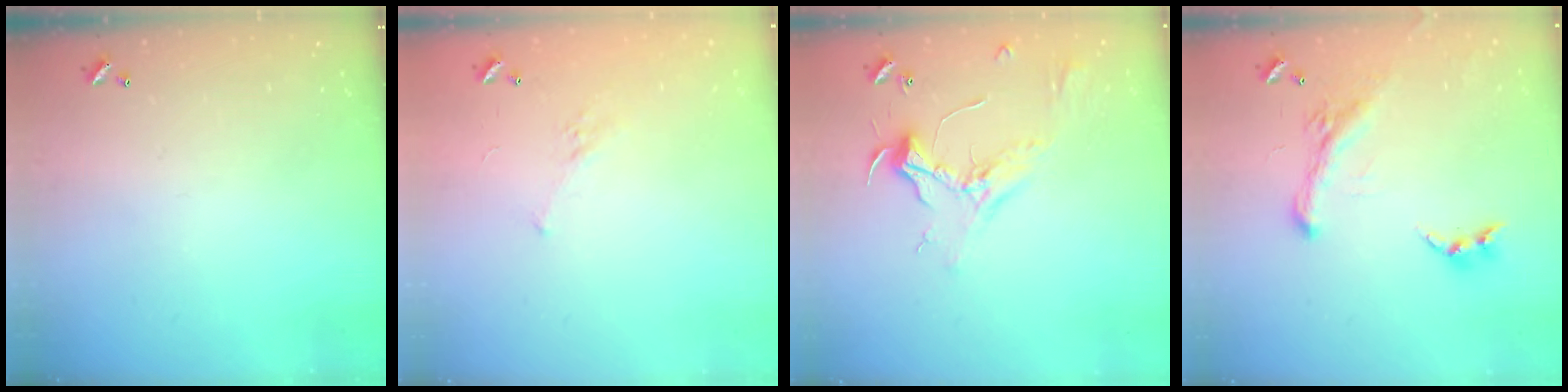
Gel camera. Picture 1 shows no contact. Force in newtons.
{"total": 2.8, "press": 2.6, "slide": 1.1}
{"total": 2.4, "press": 2.3, "slide": 0.8}
{"total": 2.5, "press": 2.0, "slide": 1.4}